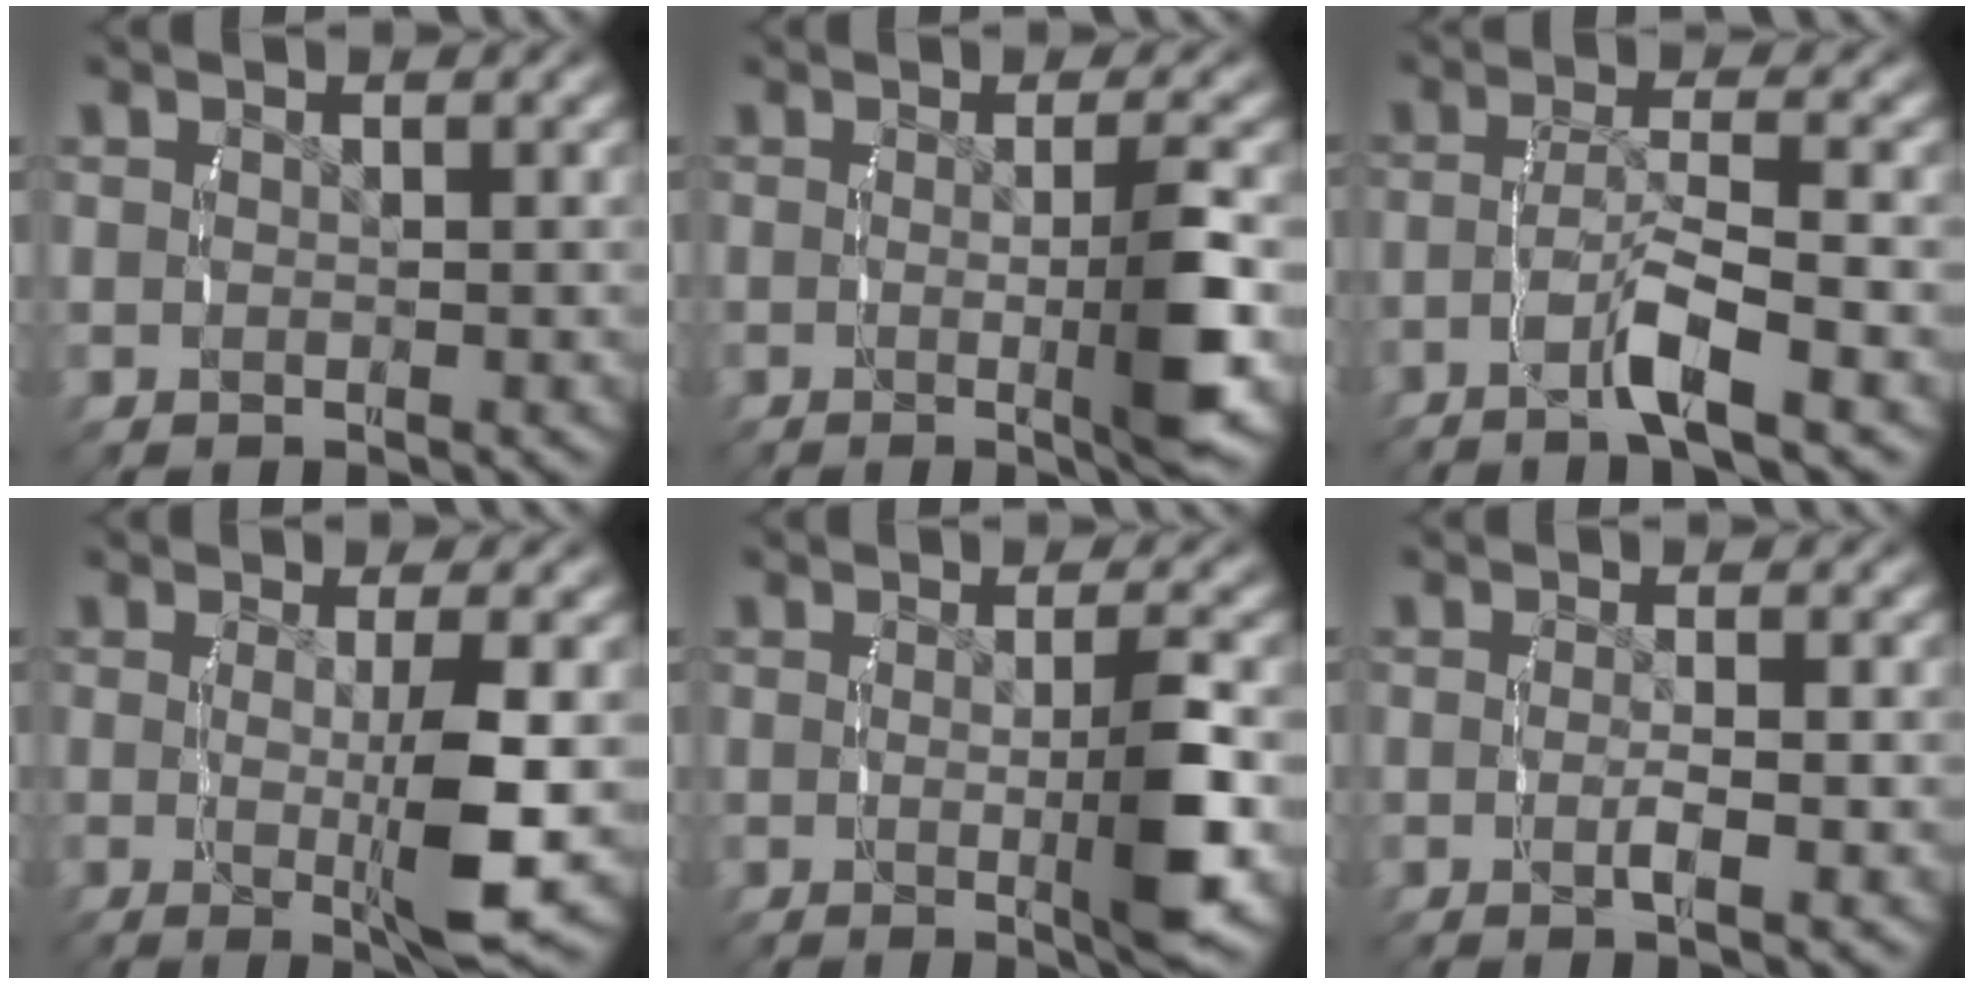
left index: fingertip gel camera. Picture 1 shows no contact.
{"total": 4.8, "force": [-0.9, 0.1, 4.7], "torque": [-0.072, -0.011, -0.013]}
{"total": 4.0, "force": [-2.3, -0.3, 3.3], "torque": [-0.058, 0.003, -0.036]}
{"total": 5.7, "force": [-0.9, 0.4, 5.6], "torque": [-0.093, -0.016, -0.007]}
{"total": 4.6, "force": [-0.8, 0.2, 4.5], "torque": [-0.069, -0.011, -0.012]}
{"total": 1.8, "force": [-0.8, 0.1, 1.6], "torque": [-0.039, -0.006, -0.014]}